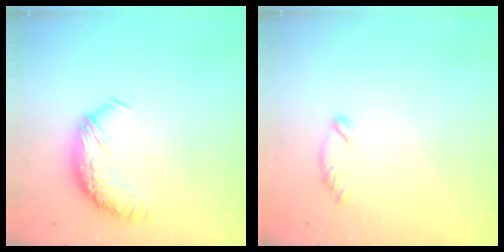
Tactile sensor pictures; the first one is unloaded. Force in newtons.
{"total": 6.4, "press": 6.4, "slide": 0.7}